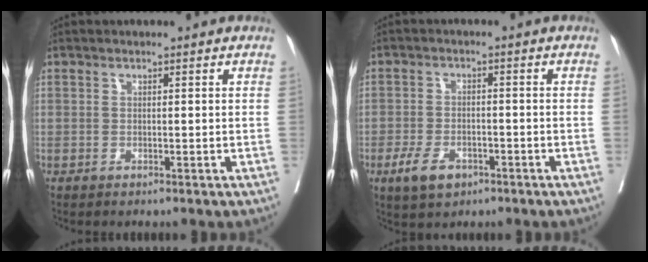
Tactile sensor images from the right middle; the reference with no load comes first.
{"total": 5.2, "force": [-2.9, 2.8, 3.2], "torque": [-0.065, 0.000, -0.046]}